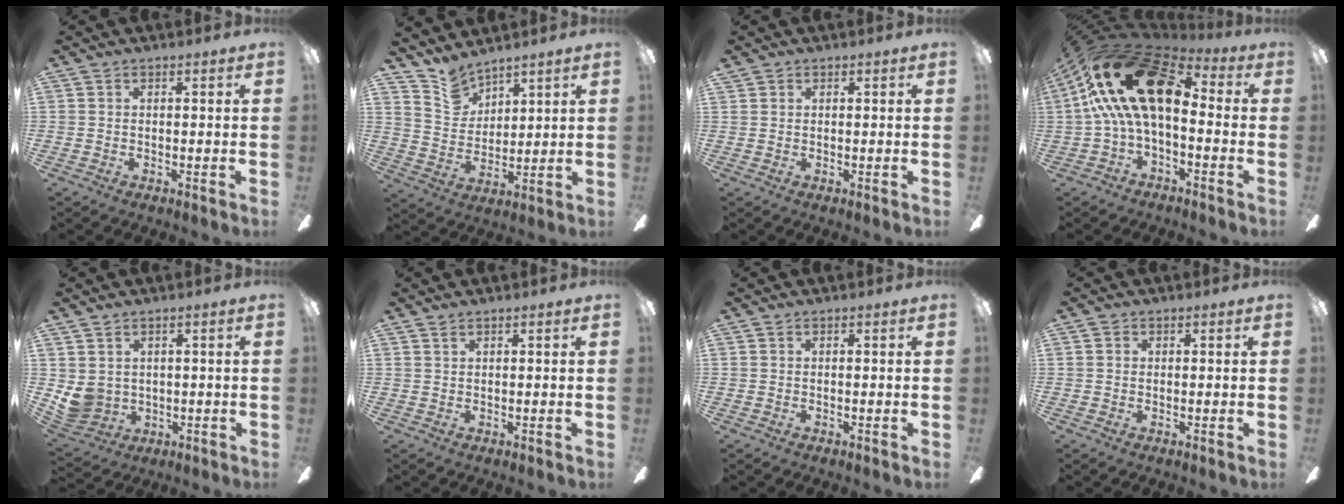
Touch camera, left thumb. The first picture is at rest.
{"total": 8.4, "force": [7.5, 3.6, 1.0], "torque": [-0.039, -0.046, 0.147]}
{"total": 0.8, "force": [0.7, 0.4, -0.1], "torque": [0.001, -0.001, 0.015]}
{"total": 23.1, "force": [4.1, 12.6, 18.9], "torque": [-0.352, -0.003, 0.076]}
{"total": 6.0, "force": [1.3, 5.4, 2.1], "torque": [-0.064, -0.011, 0.028]}
{"total": 0.8, "force": [0.8, 0.2, 0.2], "torque": [-0.004, 0.000, 0.015]}
{"total": 0.0}
{"total": 0.9, "force": [0.3, 0.8, 0.2], "torque": [-0.004, 0.004, 0.005]}